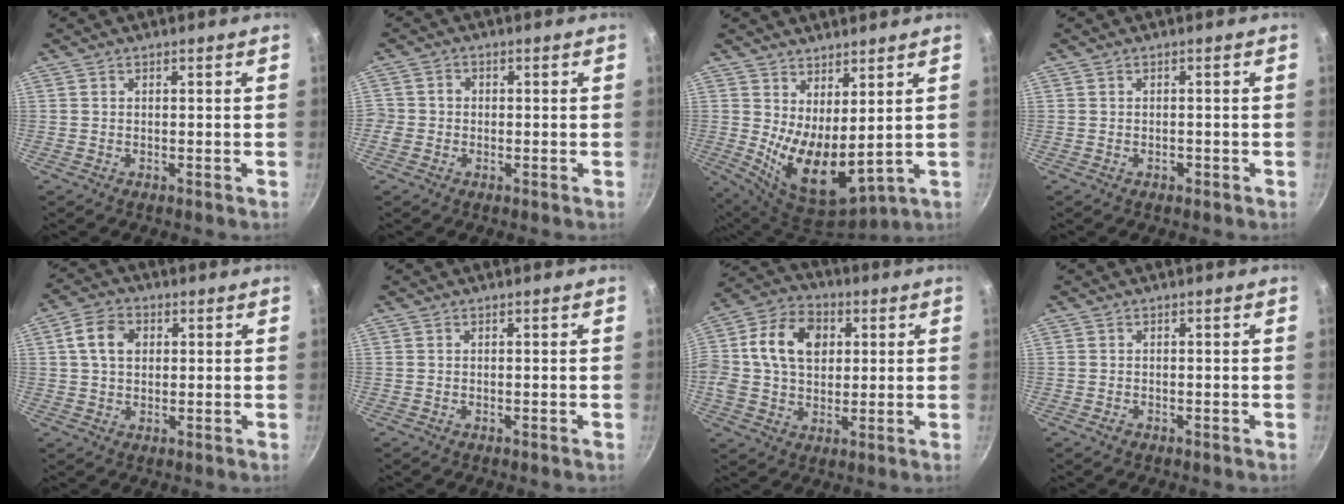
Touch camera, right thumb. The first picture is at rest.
{"total": 2.7, "force": [-0.7, 2.5, 0.8], "torque": [-0.004, 0.009, -0.018]}
{"total": 11.3, "force": [3.1, 5.2, 9.5], "torque": [-0.145, -0.050, 0.068]}
{"total": 0.8, "force": [-0.4, 0.6, 0.4], "torque": [-0.003, 0.005, -0.005]}
{"total": 4.7, "force": [0.9, 3.6, 2.9], "torque": [-0.041, 0.008, 0.007]}
{"total": 0.0}
{"total": 15.1, "force": [3.0, 11.1, 9.8], "torque": [-0.159, 0.015, 0.034]}
{"total": 1.0, "force": [-0.5, 0.7, 0.3], "torque": [-0.005, 0.002, -0.008]}